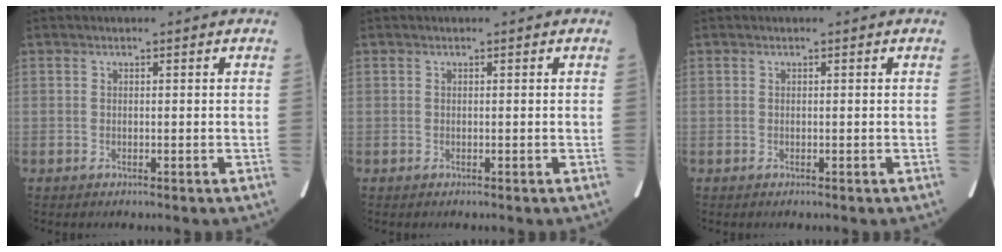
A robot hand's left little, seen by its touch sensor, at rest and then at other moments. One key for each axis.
{"total": 0.0}
{"total": 0.0}